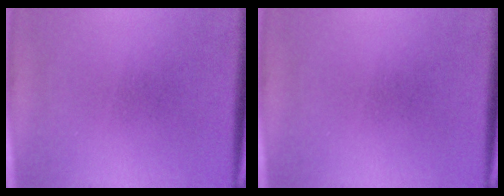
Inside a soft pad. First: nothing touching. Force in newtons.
{"total": 0.0}